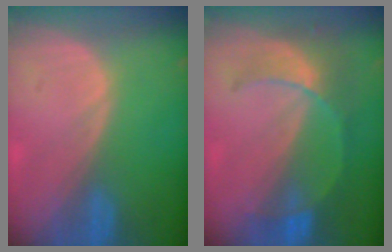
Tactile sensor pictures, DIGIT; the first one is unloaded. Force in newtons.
{"total": 8.0, "press": 7.0, "slide": 3.8}